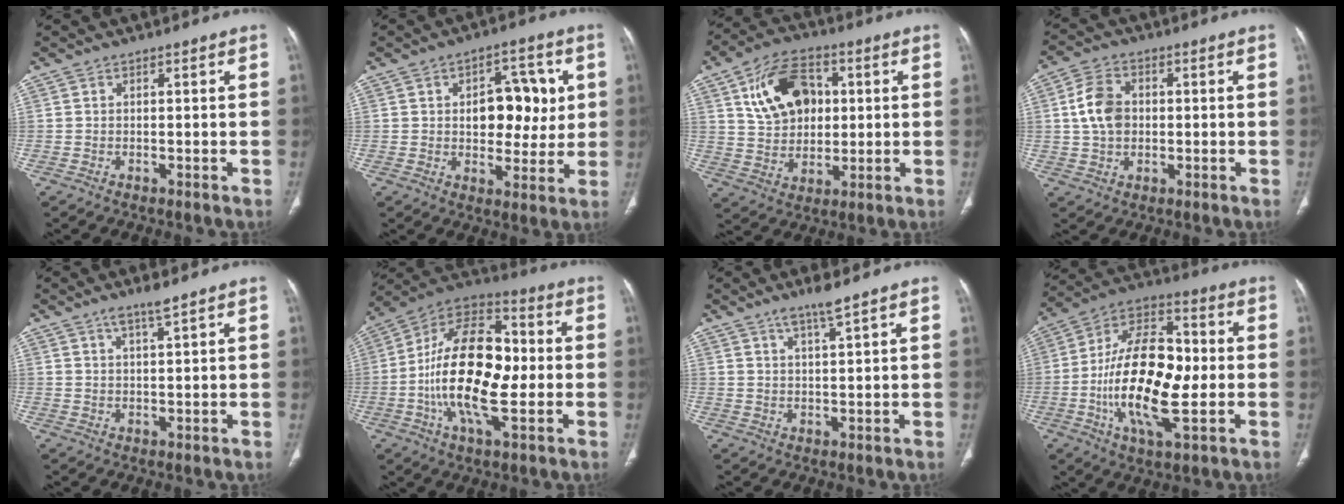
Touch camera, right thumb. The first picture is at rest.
{"total": 12.5, "force": [2.0, 7.6, 9.7], "torque": [-0.081, 0.003, 0.032]}
{"total": 14.5, "force": [3.8, 10.3, 9.5], "torque": [-0.130, 0.002, 0.067]}
{"total": 7.8, "force": [0.7, 5.7, 5.3], "torque": [-0.086, 0.011, 0.010]}
{"total": 3.6, "force": [2.6, 0.3, 2.4], "torque": [-0.044, -0.012, 0.052]}
{"total": 21.9, "force": [-1.9, 10.5, 19.1], "torque": [-0.328, 0.024, -0.040]}
{"total": 4.3, "force": [3.2, 0.1, 2.9], "torque": [-0.051, -0.017, 0.062]}
{"total": 20.9, "force": [-2.4, 9.6, 18.4], "torque": [-0.322, 0.020, -0.043]}